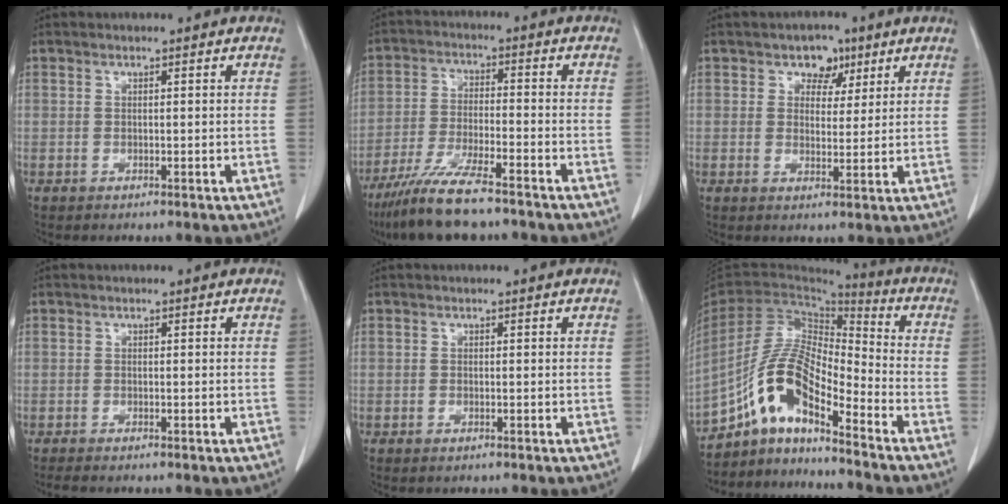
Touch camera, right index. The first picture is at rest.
{"total": 10.4, "force": [-8.2, 1.0, 6.4], "torque": [-0.123, -0.029, -0.147]}
{"total": 4.3, "force": [2.3, 3.2, 1.8], "torque": [-0.017, 0.006, 0.035]}
{"total": 2.2, "force": [-1.9, 0.0, 1.1], "torque": [-0.017, -0.005, -0.029]}
{"total": 0.6, "force": [-0.5, 0.2, 0.4], "torque": [-0.008, -0.001, -0.005]}
{"total": 12.7, "force": [-8.5, 3.0, 9.0], "torque": [-0.184, 0.025, -0.156]}